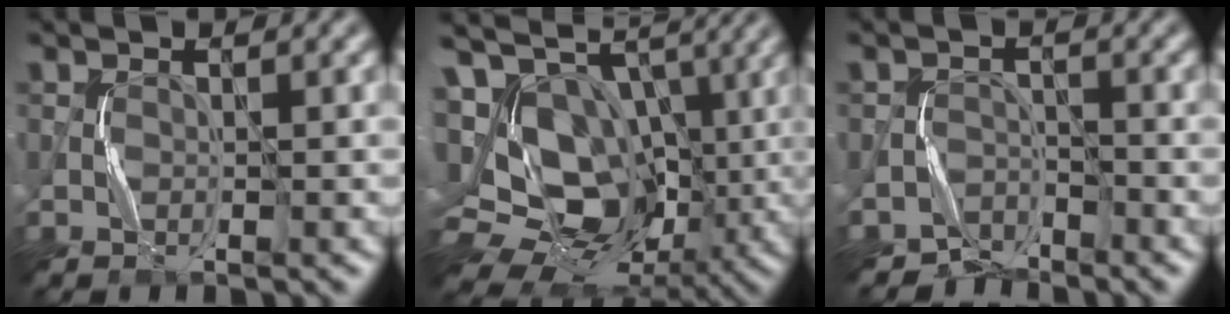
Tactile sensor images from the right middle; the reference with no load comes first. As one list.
[{"total": 14.8, "force": [0.9, 11.3, 9.5], "torque": [-0.197, -0.005, 0.037]}, {"total": 2.7, "force": [-2.4, 0.9, -0.8], "torque": [0.026, 0.004, -0.047]}]